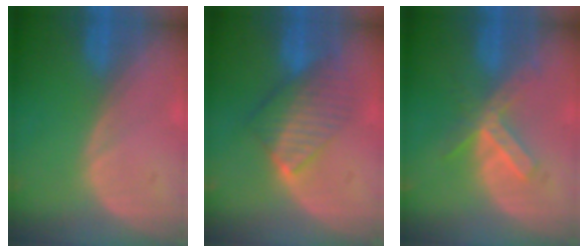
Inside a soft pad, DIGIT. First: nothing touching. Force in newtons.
{"total": 7.5, "press": 7.1, "slide": 2.3}
{"total": 6.0, "press": 5.7, "slide": 1.9}